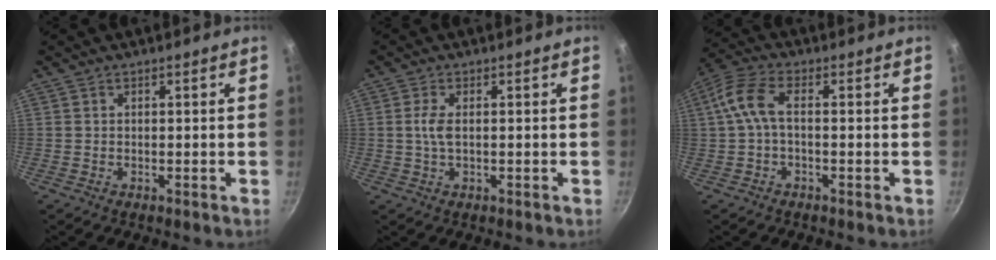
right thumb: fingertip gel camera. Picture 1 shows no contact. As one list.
[{"total": 2.9, "force": [0.2, 1.2, 2.6], "torque": [-0.063, 0.003, 0.002]}, {"total": 6.4, "force": [-0.2, 2.8, 5.8], "torque": [-0.141, 0.022, -0.017]}]